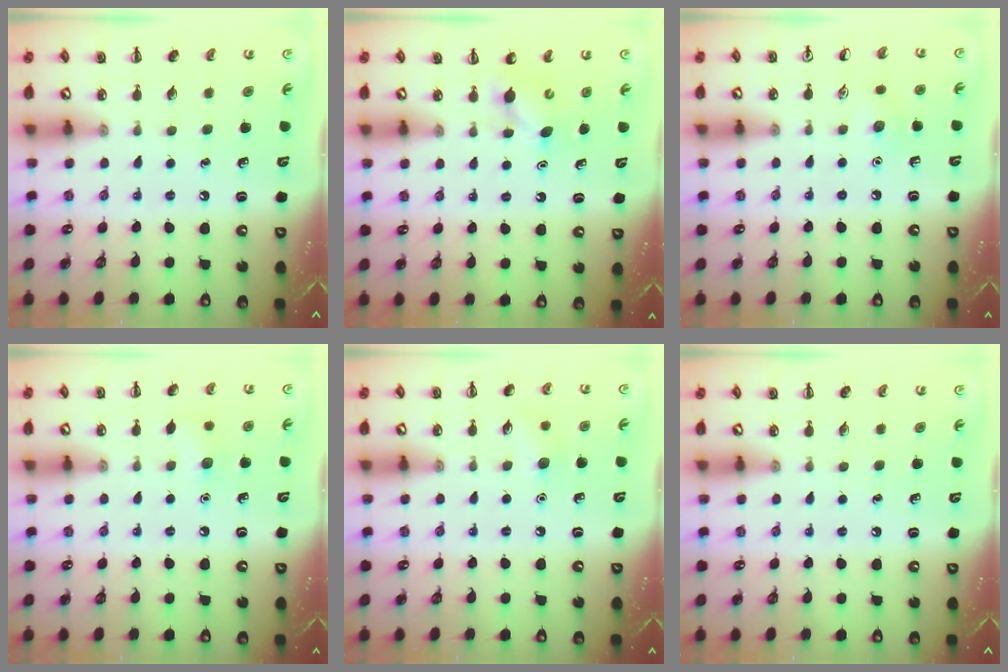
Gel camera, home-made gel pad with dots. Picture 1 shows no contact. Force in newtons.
{"total": 4.7, "press": 4.5, "slide": 1.2}
{"total": 6.3, "press": 6.0, "slide": 1.8}
{"total": 6.0, "press": 5.8, "slide": 1.7}
{"total": 7.3, "press": 7.1, "slide": 1.6}
{"total": 0.0}